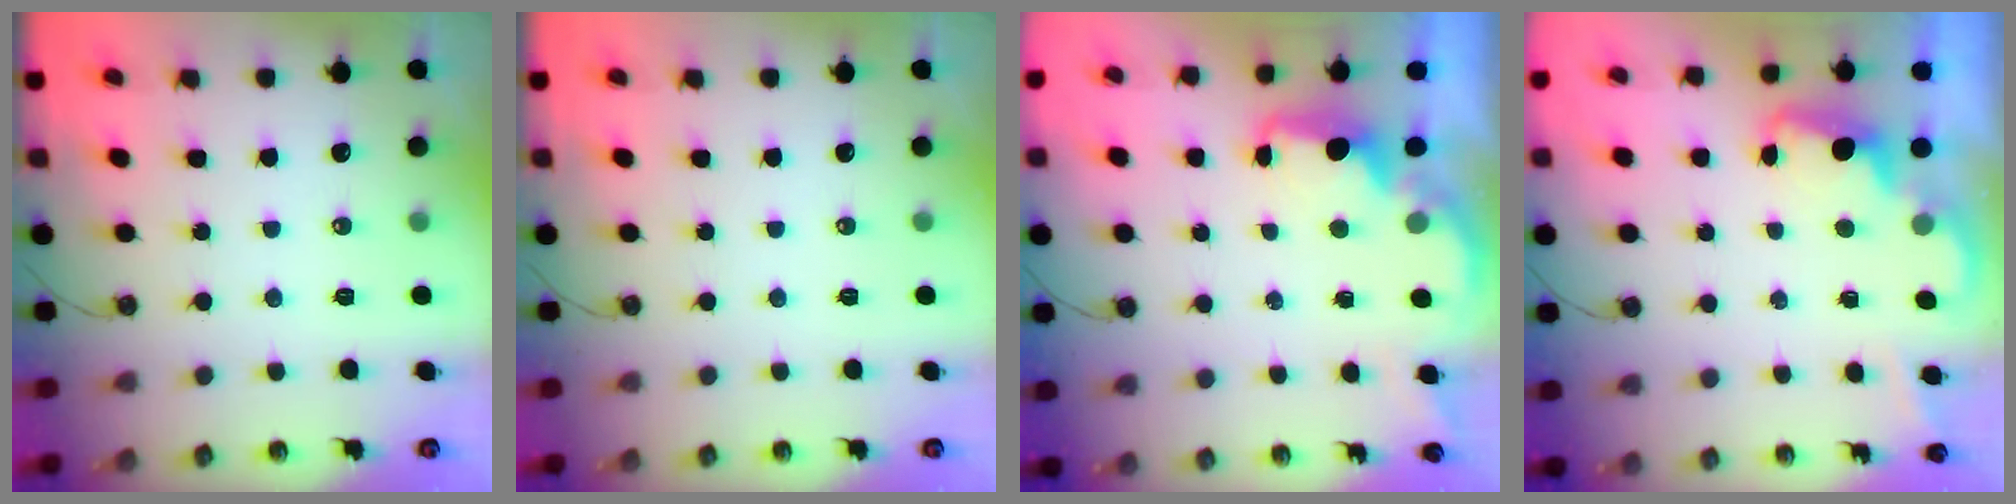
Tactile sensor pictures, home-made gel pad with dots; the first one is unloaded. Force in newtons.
{"total": 0.0}
{"total": 2.2, "press": 2.0, "slide": 0.7}
{"total": 2.3, "press": 2.2, "slide": 0.6}